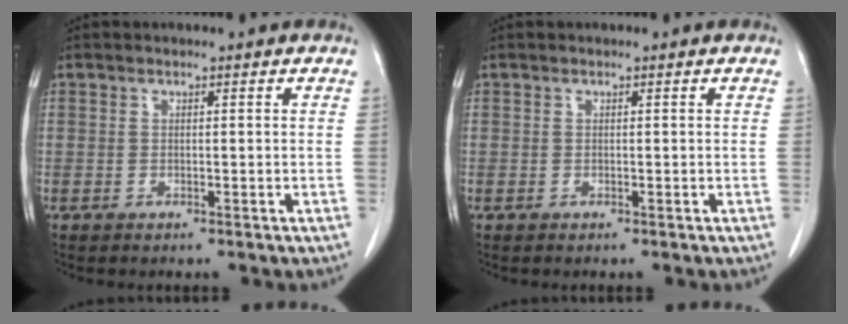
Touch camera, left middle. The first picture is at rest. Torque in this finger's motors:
{"motor_torque": [-0.01, 0.01, 0.01, 0.00]}